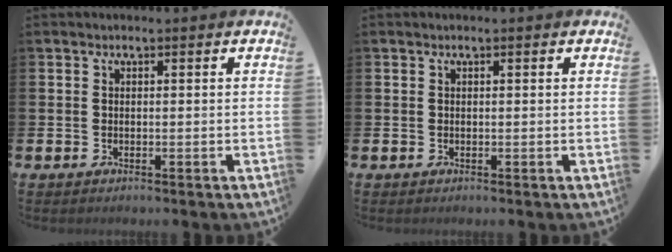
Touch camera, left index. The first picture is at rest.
{"total": 0.0}